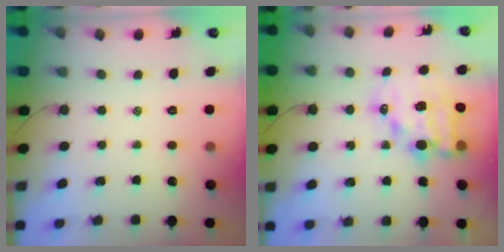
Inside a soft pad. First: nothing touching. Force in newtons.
{"total": 13.3, "press": 12.9, "slide": 3.3}